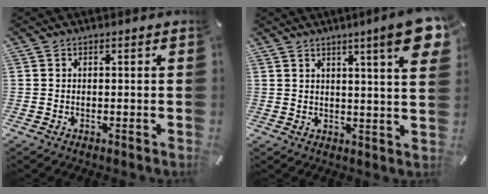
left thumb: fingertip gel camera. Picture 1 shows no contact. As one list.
[{"total": 10.3, "force": [5.5, 0.9, 8.6], "torque": [-0.133, -0.030, 0.087]}]